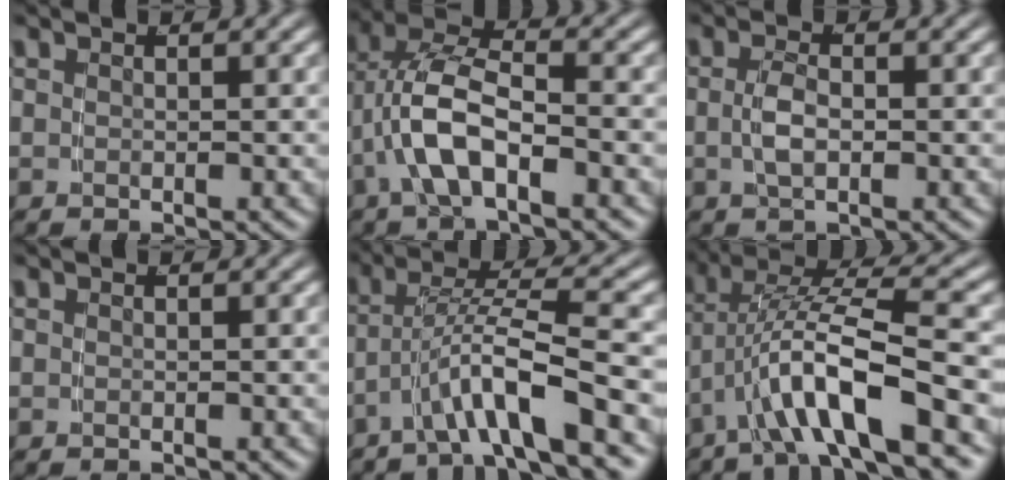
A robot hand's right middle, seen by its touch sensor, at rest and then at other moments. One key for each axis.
{"total": 6.0, "fx": -0.1, "fy": 3.2, "fz": 5.1, "tx": -0.110, "ty": -0.006, "tz": -0.002}
{"total": 1.8, "fx": -0.5, "fy": 0.2, "fz": 1.7, "tx": -0.038, "ty": -0.004, "tz": -0.003}
{"total": 0.0}
{"total": 4.5, "fx": -1.9, "fy": 0.6, "fz": 4.1, "tx": -0.085, "ty": 0.000, "tz": -0.028}
{"total": 6.3, "fx": -0.7, "fy": 2.2, "fz": 5.8, "tx": -0.119, "ty": 0.000, "tz": -0.010}